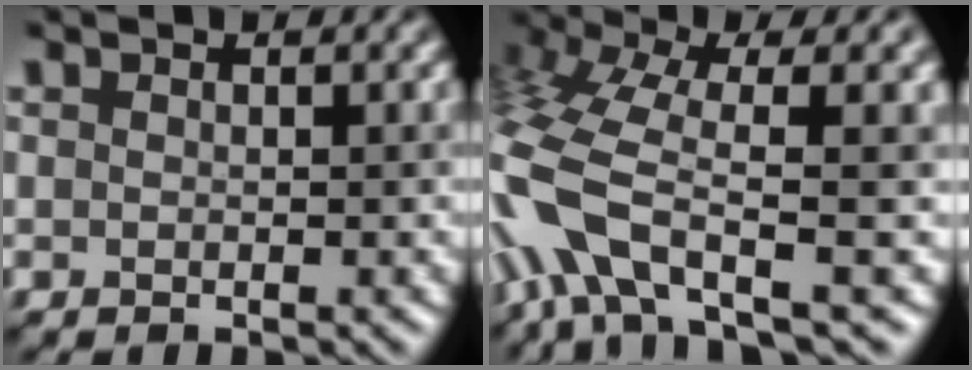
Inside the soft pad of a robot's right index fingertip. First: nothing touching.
{"total": 9.9, "force": [-2.1, 3.8, 8.9], "torque": [-0.187, 0.011, -0.057]}